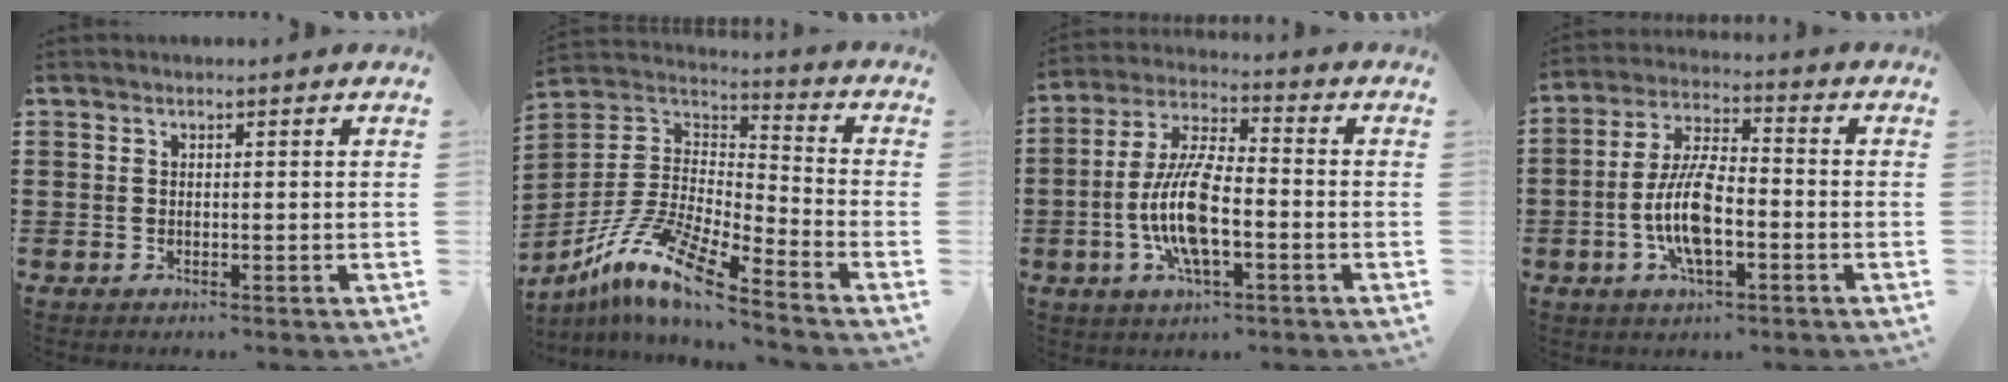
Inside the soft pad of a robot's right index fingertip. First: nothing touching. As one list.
[{"total": 12.3, "force": [-9.2, 1.9, 7.9], "torque": [-0.189, 0.003, -0.191]}, {"total": 11.0, "force": [-2.7, 3.7, 10.0], "torque": [-0.227, -0.010, -0.056]}, {"total": 9.9, "force": [-2.5, 3.7, 8.8], "torque": [-0.202, -0.009, -0.053]}]